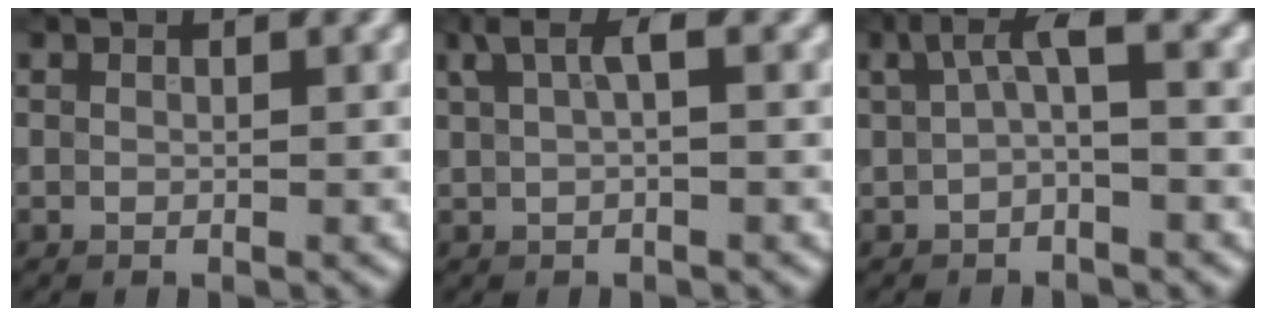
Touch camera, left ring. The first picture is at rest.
{"total": 2.7, "force": [1.0, 0.7, 2.3], "torque": [-0.042, 0.005, 0.019]}
{"total": 3.2, "force": [0.7, 0.8, 3.0], "torque": [-0.054, 0.011, 0.006]}